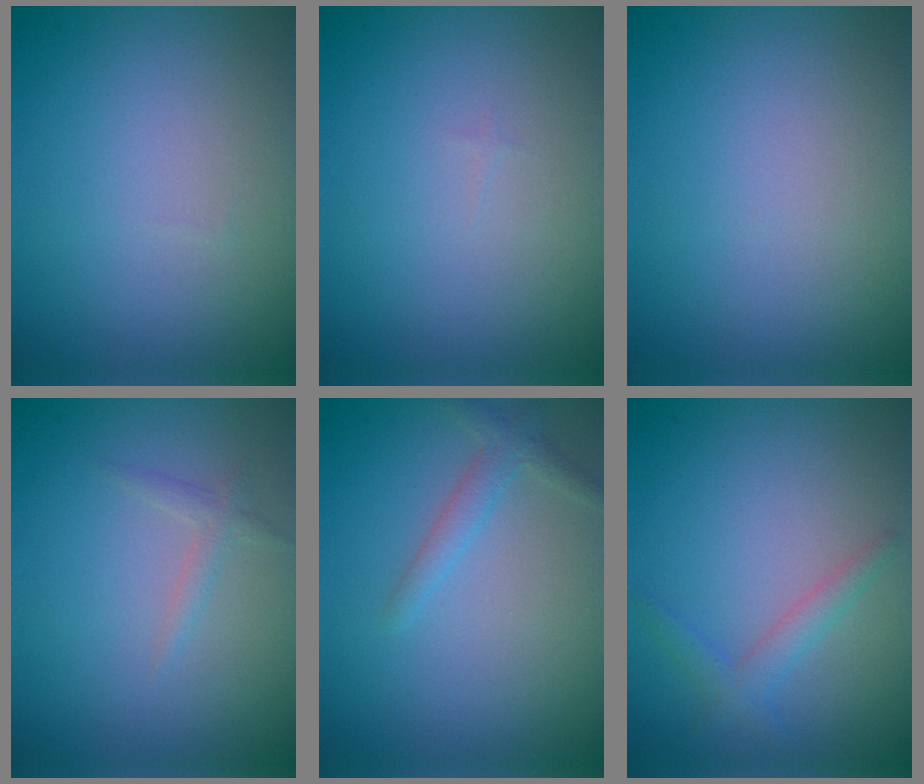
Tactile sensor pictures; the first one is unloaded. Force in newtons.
{"total": 0.0}
{"total": 0.0}
{"total": 1.1, "press": 1.1, "slide": 0.0}
{"total": 1.6, "press": 1.6, "slide": 0.1}
{"total": 1.9, "press": 1.9, "slide": 0.0}